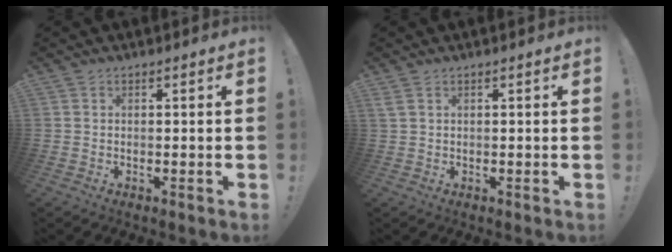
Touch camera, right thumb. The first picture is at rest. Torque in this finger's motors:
{"motor_torque": [-0.15, 0.42, 0.36, 0.15, 0.01]}